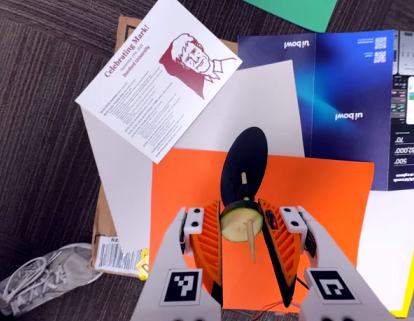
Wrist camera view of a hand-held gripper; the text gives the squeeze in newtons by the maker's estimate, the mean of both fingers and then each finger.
{"total": 11.6, "left": 11.9, "right": 11.3}